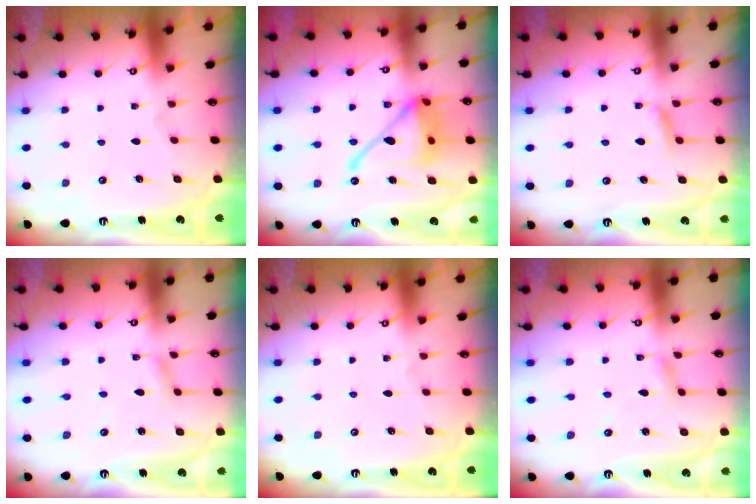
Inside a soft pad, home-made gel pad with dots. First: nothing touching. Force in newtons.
{"total": 18.4, "press": 18.3, "slide": 1.9}
{"total": 6.0, "press": 6.0, "slide": 0.7}
{"total": 2.3, "press": 2.3, "slide": 0.1}
{"total": 0.0}
{"total": 2.8, "press": 2.8, "slide": 0.3}